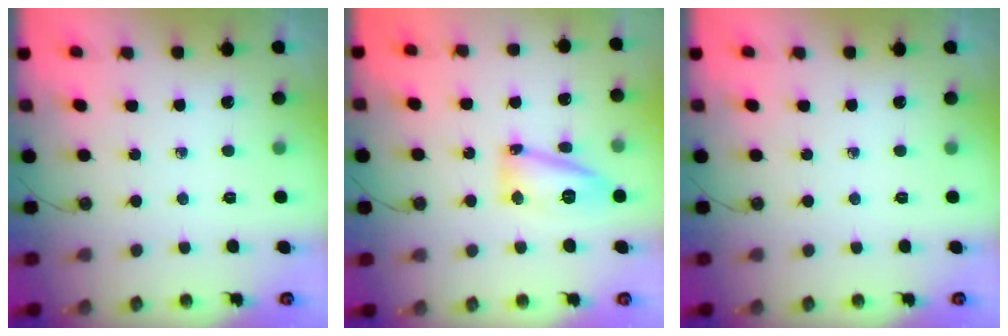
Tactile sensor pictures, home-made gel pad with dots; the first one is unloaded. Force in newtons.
{"total": 13.5, "press": 13.4, "slide": 1.1}
{"total": 0.0}